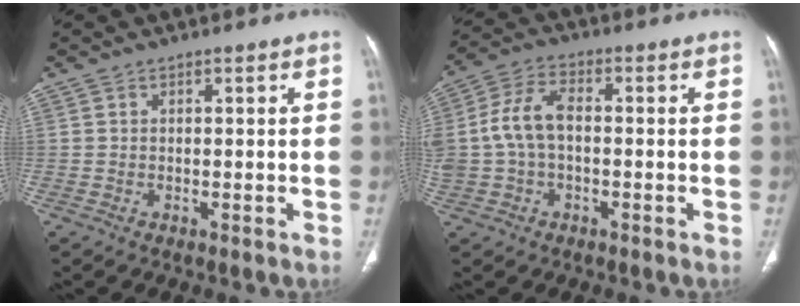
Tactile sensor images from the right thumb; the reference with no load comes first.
{"total": 9.1, "force": [-0.2, 5.4, 7.3], "torque": [-0.160, 0.029, -0.009]}